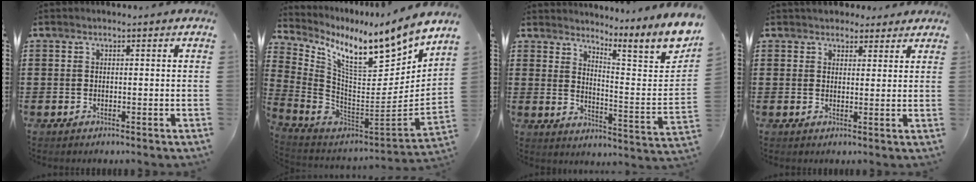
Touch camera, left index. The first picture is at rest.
{"total": 12.0, "force": [8.6, 2.7, 7.9], "torque": [-0.154, -0.074, 0.140]}
{"total": 6.6, "force": [4.9, -0.3, 4.5], "torque": [-0.072, -0.062, 0.072]}
{"total": 2.9, "force": [2.4, 1.5, 0.2], "torque": [-0.005, 0.001, 0.044]}